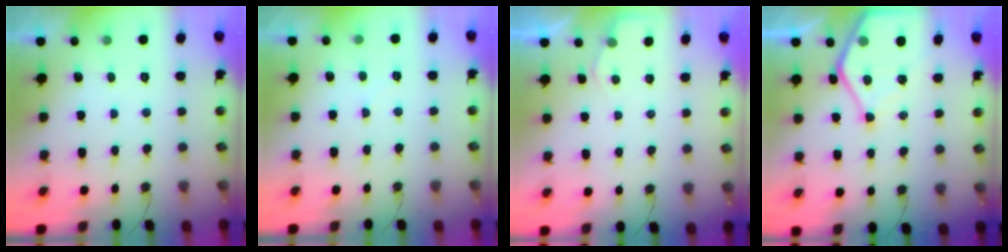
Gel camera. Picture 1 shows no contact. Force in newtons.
{"total": 2.3, "press": 2.2, "slide": 0.4}
{"total": 3.2, "press": 3.2, "slide": 0.6}
{"total": 10.9, "press": 10.9, "slide": 0.8}